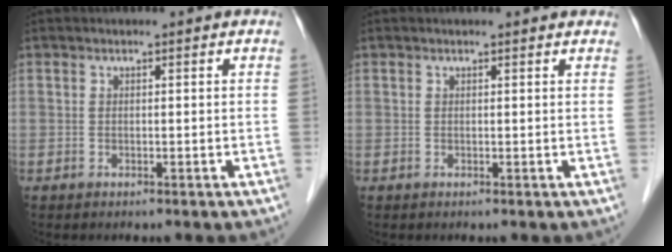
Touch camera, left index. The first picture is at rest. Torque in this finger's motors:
{"motor_torque": [0.33, -0.53, -0.01, 0.01]}